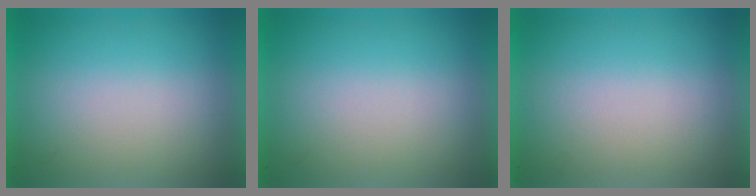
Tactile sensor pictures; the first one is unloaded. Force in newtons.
{"total": 0.0}
{"total": 0.0}